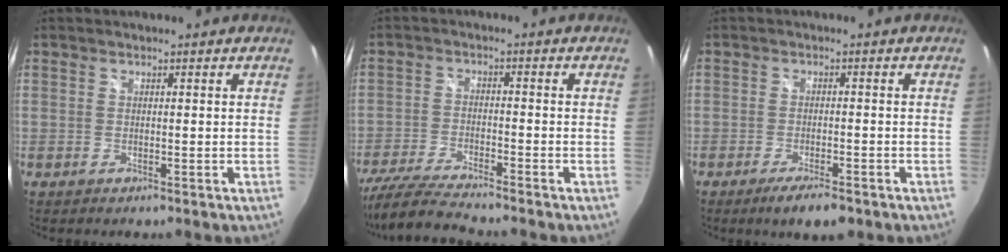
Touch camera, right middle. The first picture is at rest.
{"total": 10.5, "force": [-9.4, 0.5, 4.7], "torque": [-0.119, -0.021, -0.174]}
{"total": 5.2, "force": [-3.7, 1.2, 3.4], "torque": [-0.071, -0.006, -0.060]}